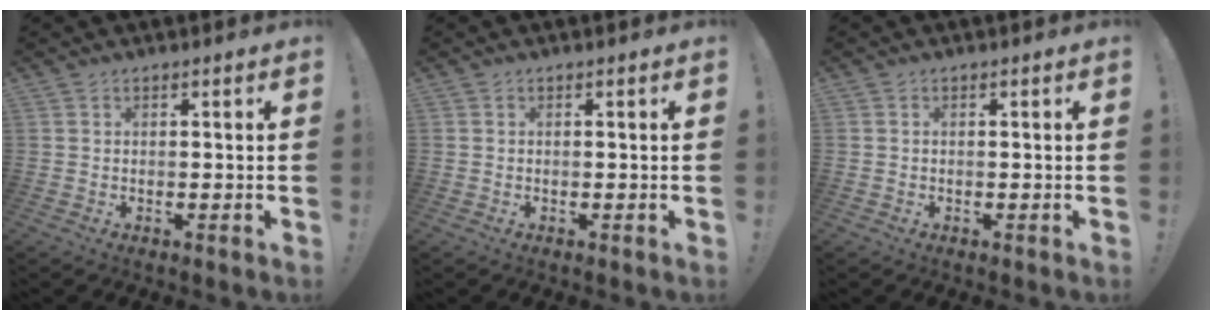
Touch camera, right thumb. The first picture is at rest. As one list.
[{"total": 0.7, "force": [-0.4, 0.5, -0.2], "torque": [-0.003, 0.004, -0.006]}, {"total": 1.2, "force": [-0.3, 1.1, 0.0], "torque": [0.002, 0.001, -0.007]}]